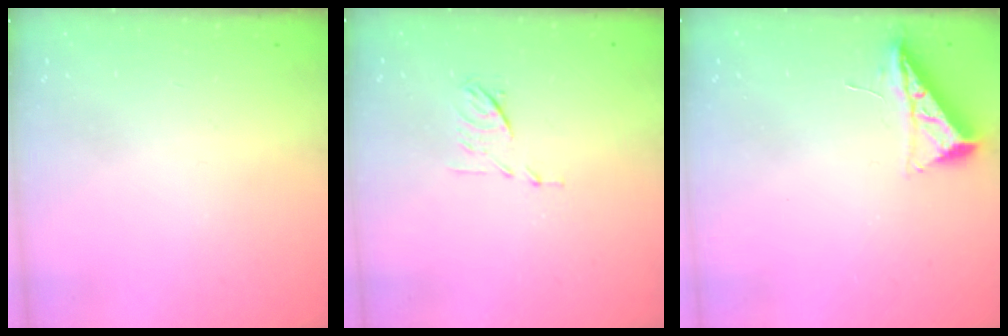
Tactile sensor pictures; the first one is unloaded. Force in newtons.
{"total": 6.3, "press": 6.2, "slide": 1.0}
{"total": 7.0, "press": 6.9, "slide": 0.8}